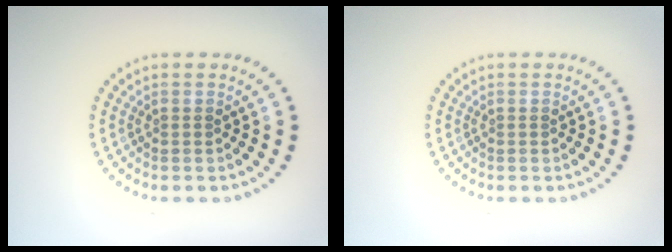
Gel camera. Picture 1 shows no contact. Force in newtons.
{"total": 0.0}